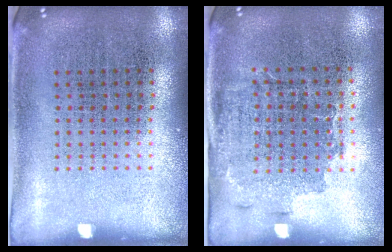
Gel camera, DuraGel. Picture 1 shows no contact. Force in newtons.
{"total": 1.5, "press": 1.2, "slide": 0.9}